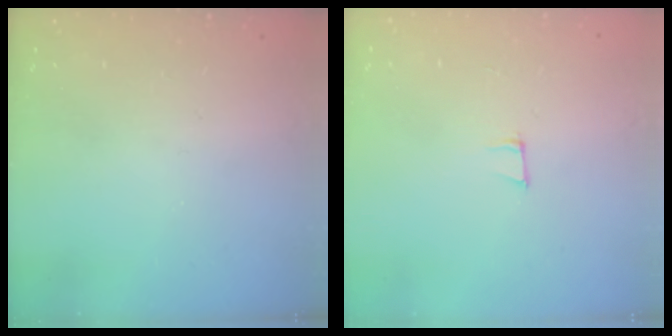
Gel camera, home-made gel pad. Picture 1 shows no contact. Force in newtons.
{"total": 5.8, "press": 4.7, "slide": 3.4}